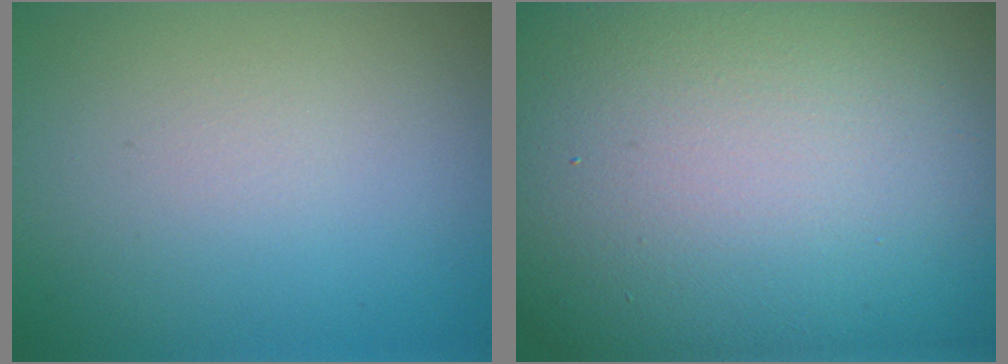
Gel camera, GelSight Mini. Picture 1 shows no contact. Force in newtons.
{"total": 25.8, "press": 25.7, "slide": 1.5}